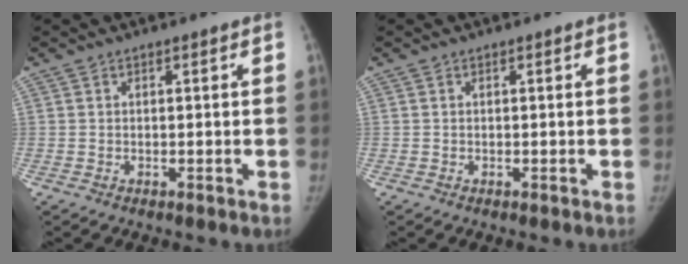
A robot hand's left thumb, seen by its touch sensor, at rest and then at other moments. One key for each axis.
{"total": 0.0}